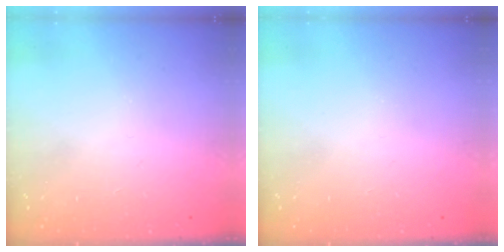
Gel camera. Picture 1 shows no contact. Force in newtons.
{"total": 0.0}